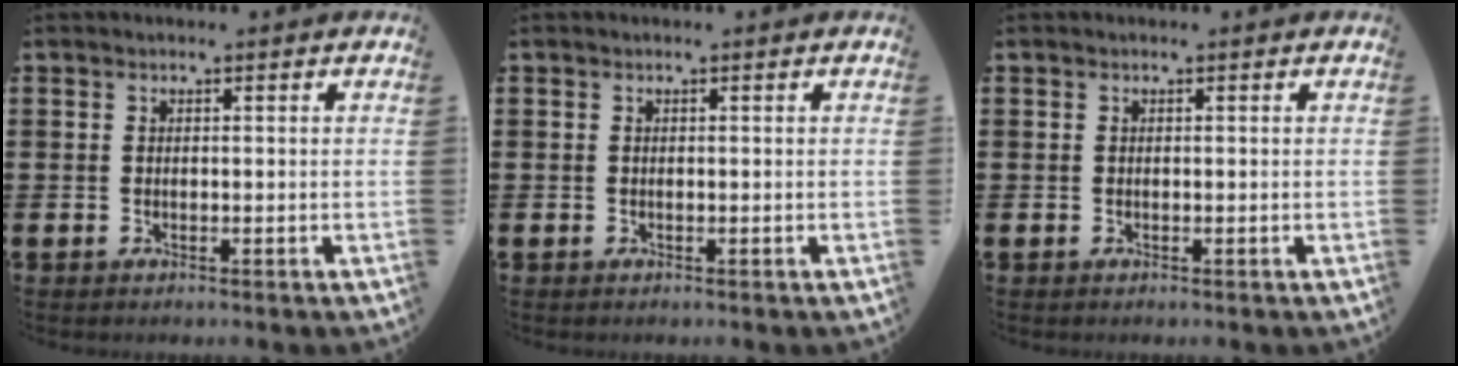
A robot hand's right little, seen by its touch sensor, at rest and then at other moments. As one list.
[{"total": 0.0}, {"total": 0.0}]